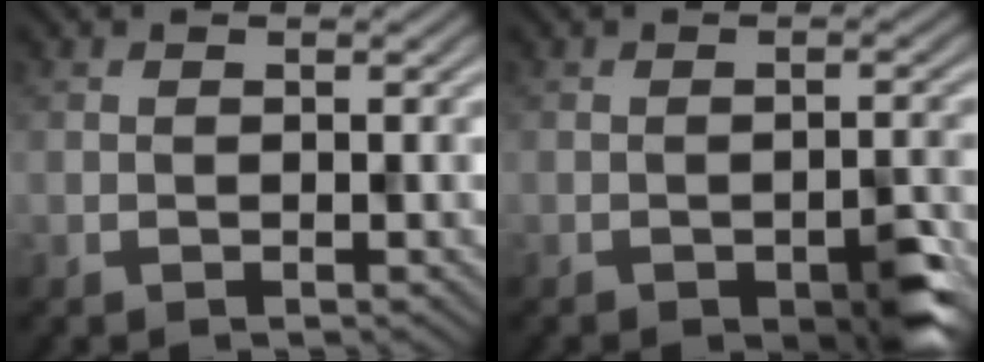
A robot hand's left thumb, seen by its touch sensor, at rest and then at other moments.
{"total": 4.0, "force": [-2.2, 1.2, 3.0], "torque": [-0.043, -0.001, -0.027]}